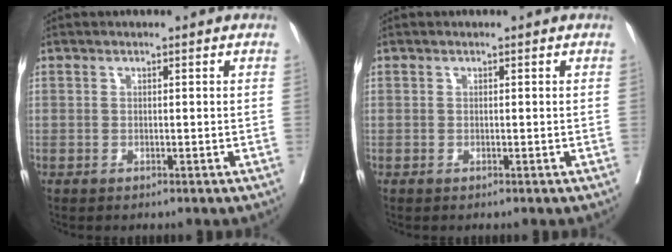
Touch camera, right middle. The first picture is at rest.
{"total": 0.0}